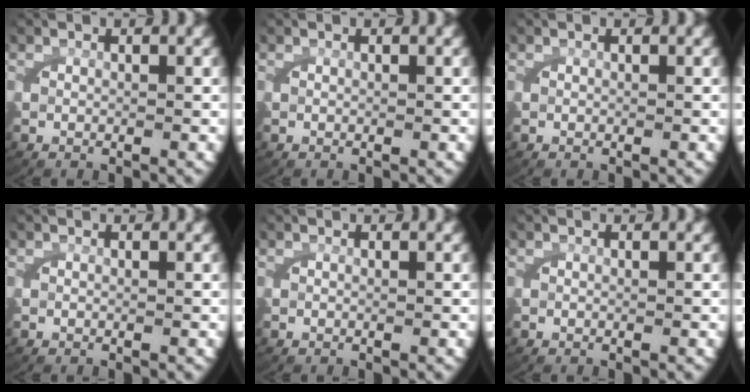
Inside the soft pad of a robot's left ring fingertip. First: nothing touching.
{"total": 0.0}
{"total": 0.0}
{"total": 0.0}
{"total": 0.0}
{"total": 0.0}